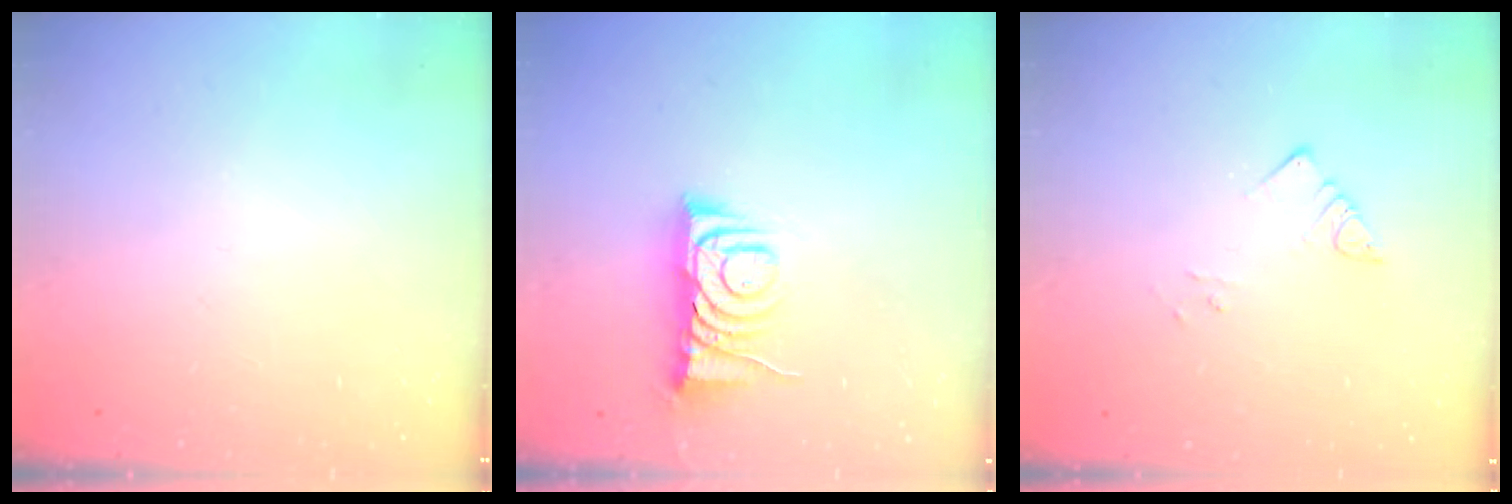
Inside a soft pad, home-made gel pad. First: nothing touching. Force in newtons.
{"total": 8.3, "press": 8.3, "slide": 0.5}
{"total": 2.9, "press": 2.9, "slide": 0.4}